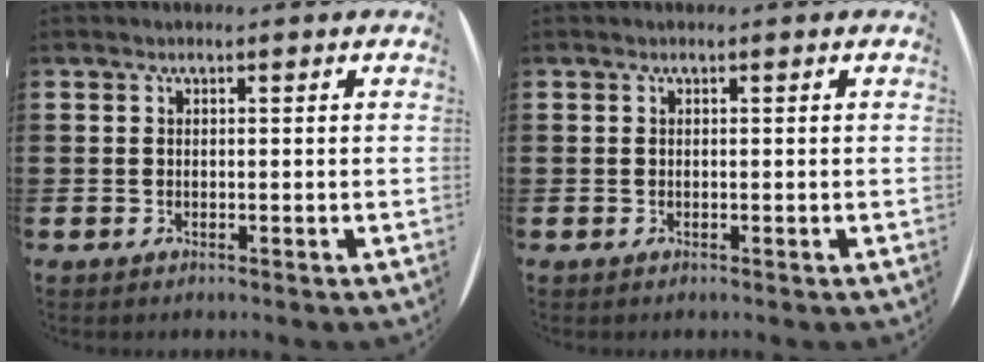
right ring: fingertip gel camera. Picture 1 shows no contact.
{"total": 0.0}